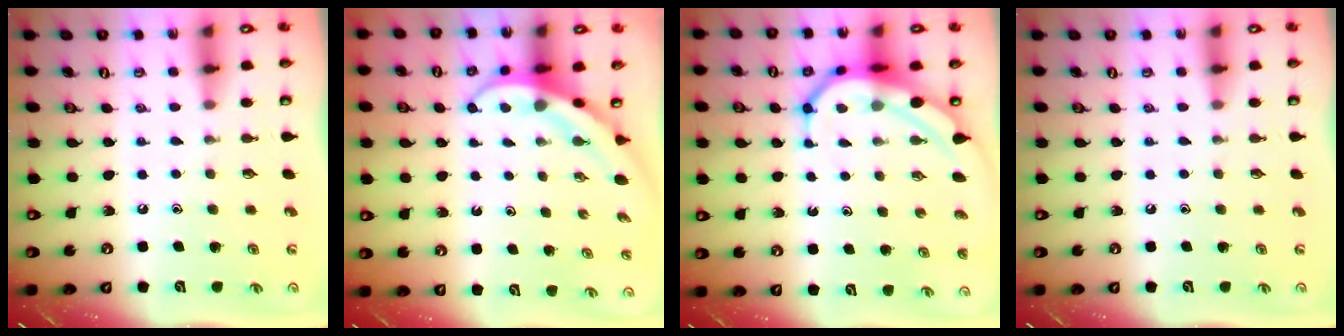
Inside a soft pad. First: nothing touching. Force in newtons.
{"total": 4.0, "press": 3.9, "slide": 0.4}
{"total": 8.4, "press": 8.4, "slide": 0.8}
{"total": 0.0}